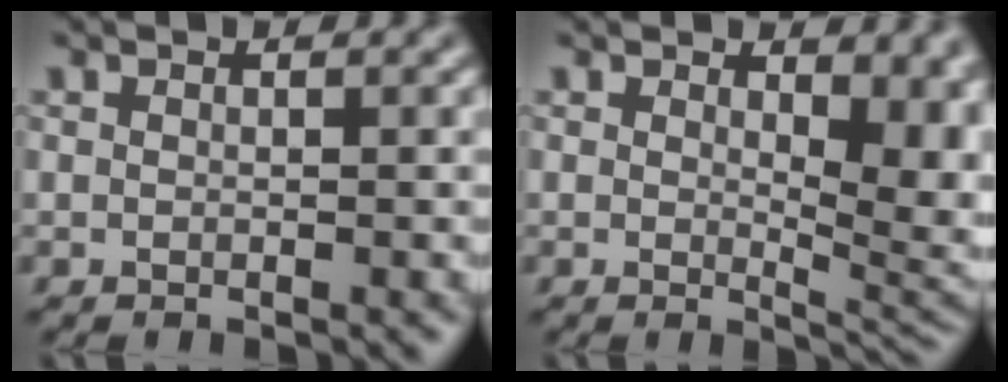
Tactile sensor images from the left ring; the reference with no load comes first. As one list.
[{"total": 6.2, "force": [1.2, 3.1, 5.3], "torque": [-0.057, -0.015, 0.032]}]